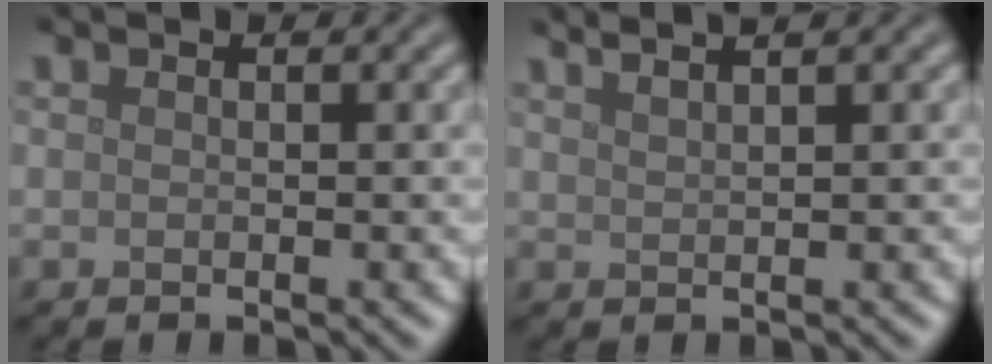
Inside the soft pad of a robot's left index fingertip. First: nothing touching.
{"total": 4.1, "force": [3.0, 1.5, 2.5], "torque": [-0.011, 0.027, 0.015]}